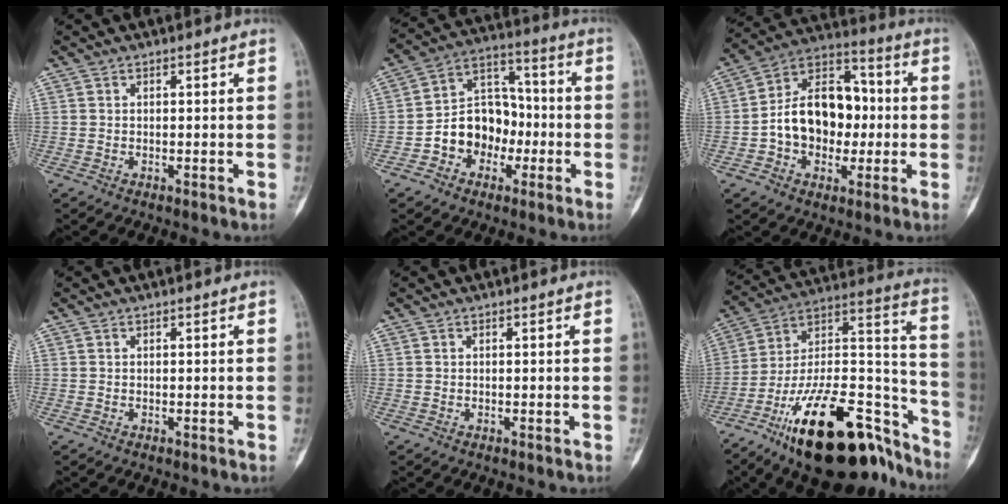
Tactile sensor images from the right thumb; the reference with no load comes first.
{"total": 12.8, "force": [-3.7, 10.1, 6.9], "torque": [-0.064, 0.056, -0.070]}
{"total": 17.0, "force": [-1.4, 12.2, 11.7], "torque": [-0.143, 0.042, -0.027]}
{"total": 0.0}
{"total": 0.0}
{"total": 31.6, "force": [-20.5, 12.3, 20.7], "torque": [-0.256, 0.103, -0.336]}